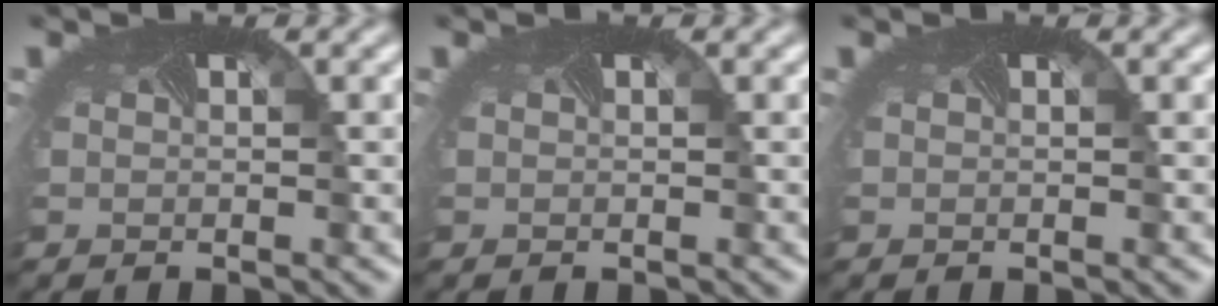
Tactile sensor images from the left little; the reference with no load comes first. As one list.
[{"total": 0.0}, {"total": 0.0}]